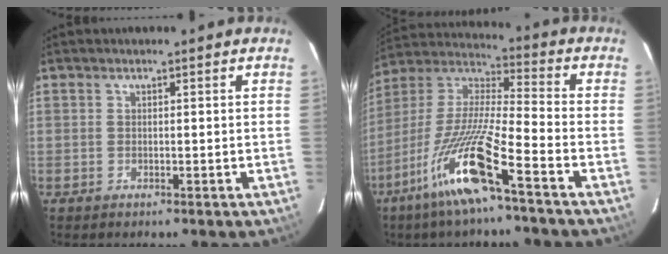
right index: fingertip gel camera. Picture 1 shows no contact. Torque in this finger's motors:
{"motor_torque": [1.51, -0.63, 1.05, 0.21]}